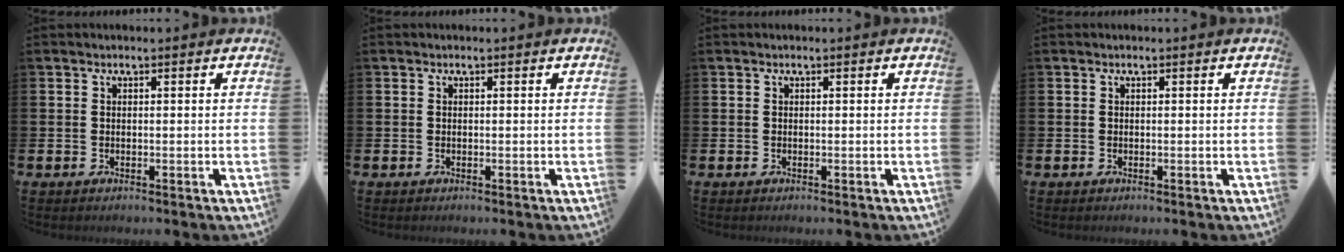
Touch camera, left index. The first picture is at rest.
{"total": 0.0}
{"total": 0.0}
{"total": 0.0}